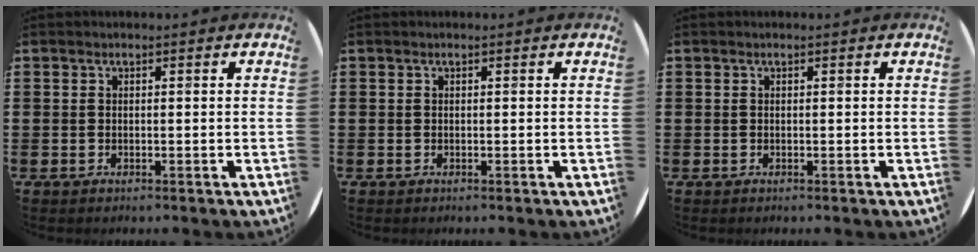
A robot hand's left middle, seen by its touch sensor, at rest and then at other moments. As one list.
[{"total": 0.0}, {"total": 0.0}]